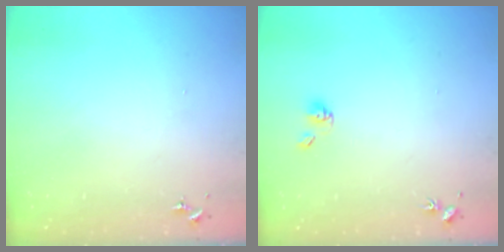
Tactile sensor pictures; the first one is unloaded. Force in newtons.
{"total": 5.3, "press": 4.7, "slide": 2.3}